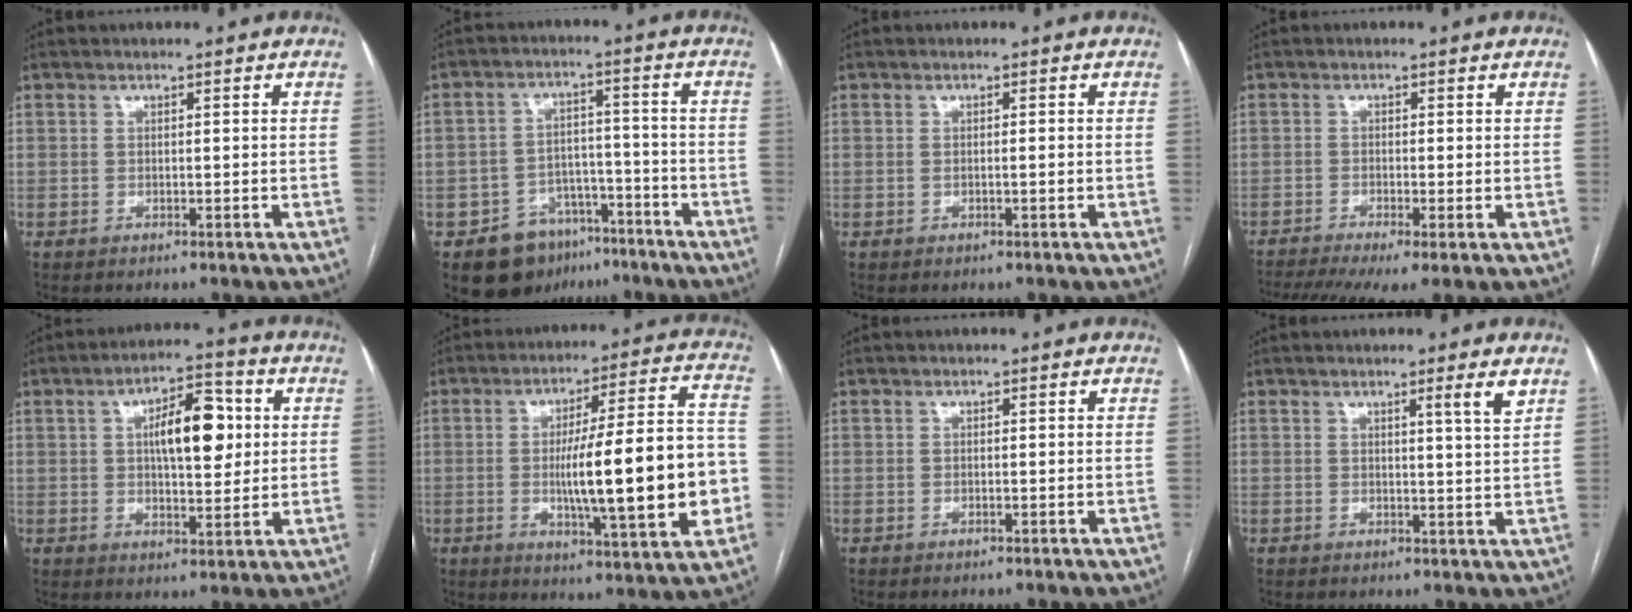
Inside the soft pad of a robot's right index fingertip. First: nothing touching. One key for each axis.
{"total": 9.7, "fx": -6.3, "fy": 6.9, "fz": 2.9, "tx": -0.037, "ty": 0.026, "tz": -0.089}
{"total": 1.1, "fx": -0.2, "fy": 0.1, "fz": 1.0, "tx": -0.019, "ty": 0.000, "tz": 0.000}
{"total": 8.9, "fx": -6.0, "fy": 1.5, "fz": 6.4, "tx": -0.110, "ty": -0.009, "tz": -0.098}
{"total": 9.9, "fx": 2.0, "fy": 3.7, "fz": 9.0, "tx": -0.142, "ty": 0.019, "tz": 0.031}
{"total": 19.9, "fx": -2.7, "fy": 2.4, "fz": 19.6, "tx": -0.277, "ty": 0.015, "tz": -0.034}
{"total": 0.0}
{"total": 3.0, "fx": 1.8, "fy": -0.7, "fz": 2.3, "tx": -0.032, "ty": -0.013, "tz": 0.027}